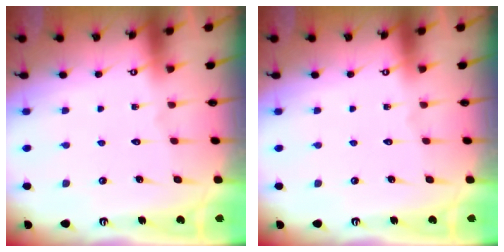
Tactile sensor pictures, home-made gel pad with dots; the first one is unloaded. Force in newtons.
{"total": 0.0}